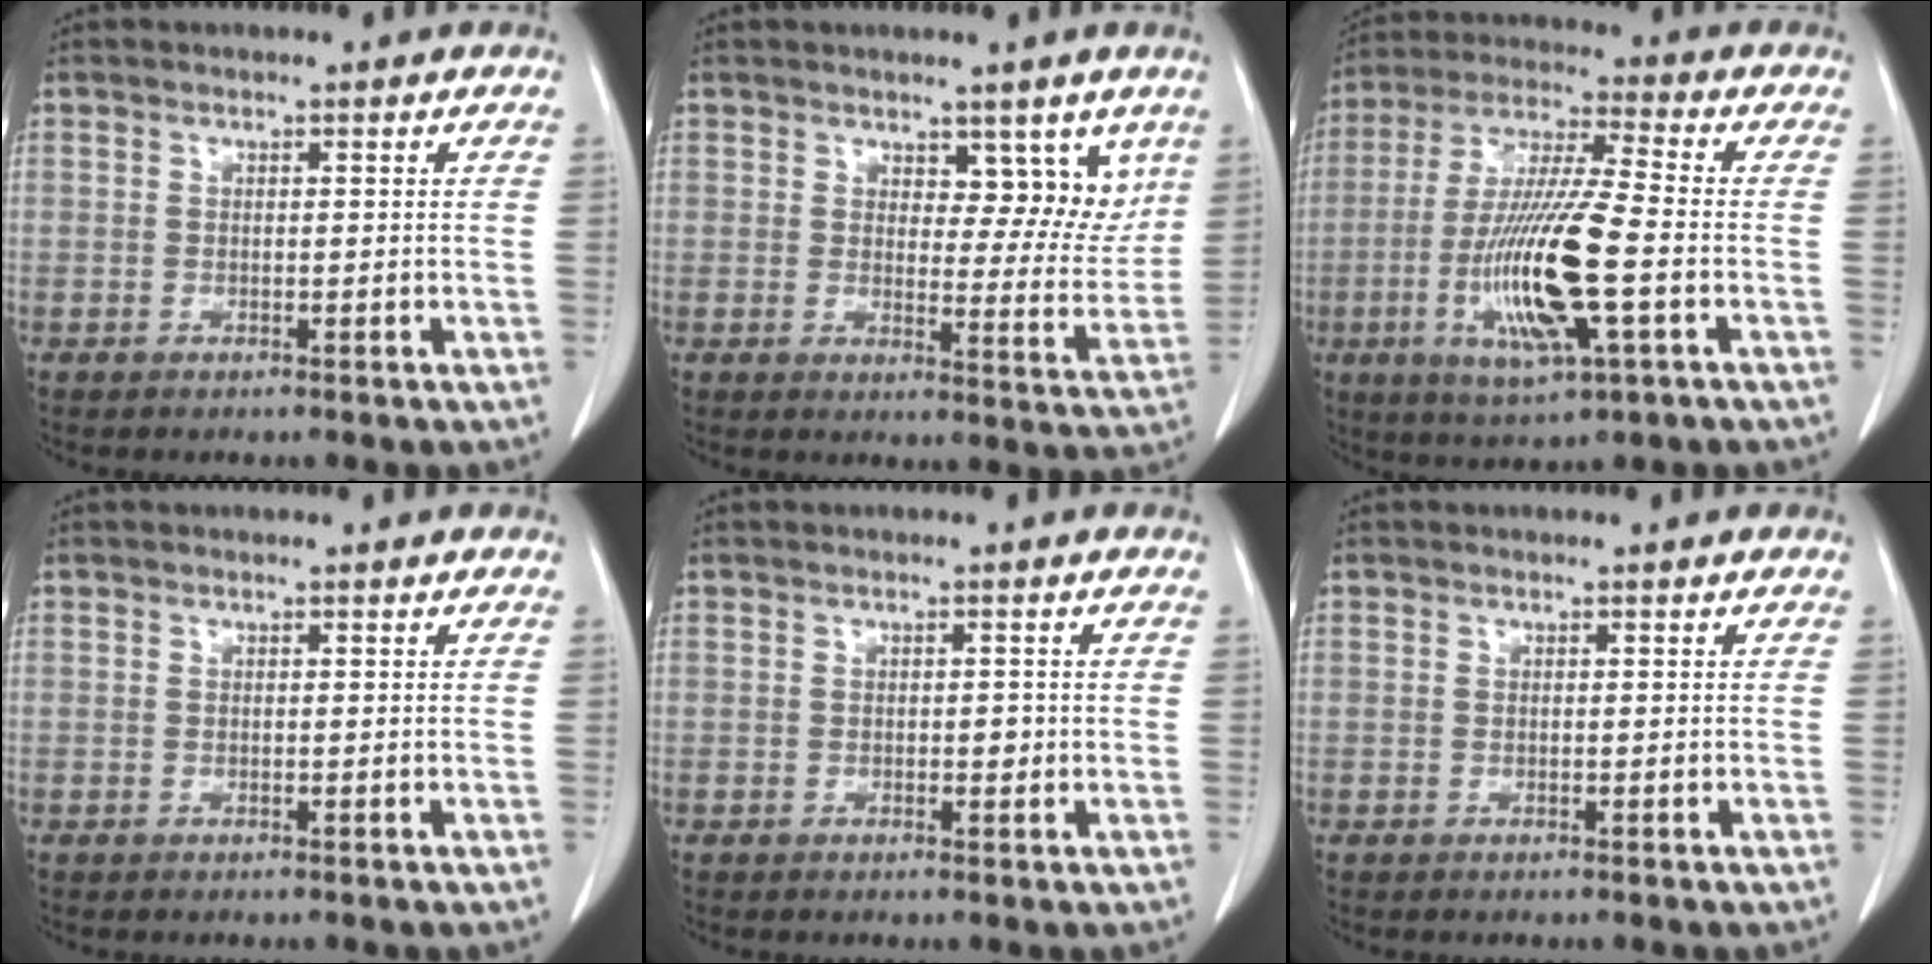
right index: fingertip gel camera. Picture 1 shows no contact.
{"total": 7.1, "force": [4.4, 3.3, 4.5], "torque": [-0.035, -0.014, 0.061]}
{"total": 16.0, "force": [-3.9, 1.4, 15.5], "torque": [-0.315, -0.018, -0.070]}
{"total": 0.0}
{"total": 1.1, "force": [-0.2, 0.6, 0.9], "torque": [-0.012, 0.001, -0.002]}
{"total": 0.0}